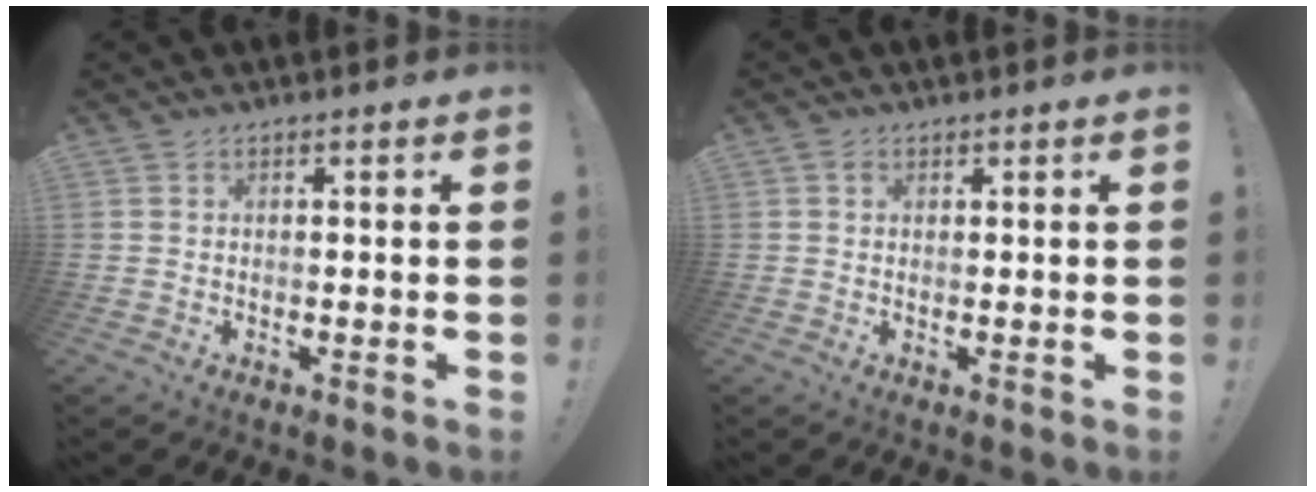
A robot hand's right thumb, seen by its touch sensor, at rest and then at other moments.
{"total": 1.0, "force": [0.8, 0.5, 0.3], "torque": [0.001, -0.003, 0.013]}